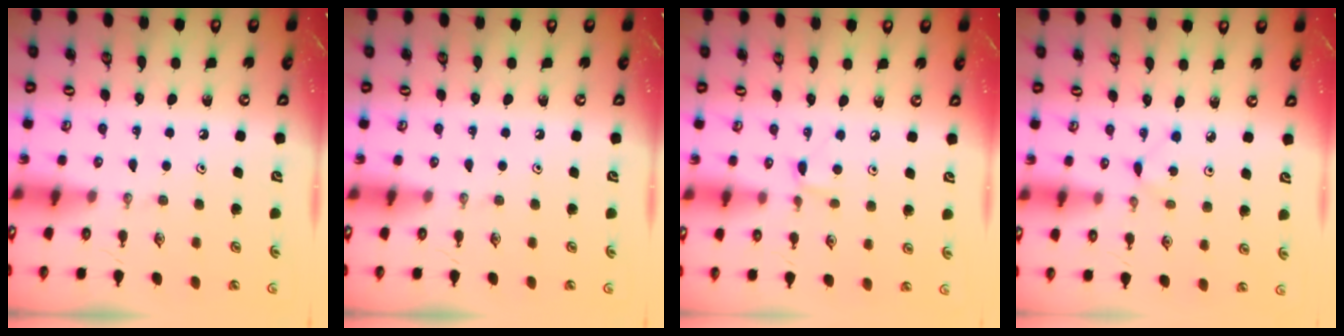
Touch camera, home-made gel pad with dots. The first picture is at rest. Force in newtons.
{"total": 0.0}
{"total": 4.4, "press": 4.3, "slide": 0.5}
{"total": 2.6, "press": 2.6, "slide": 0.2}